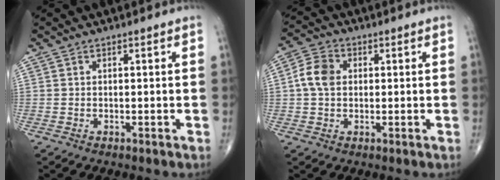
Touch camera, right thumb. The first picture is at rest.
{"total": 5.9, "force": [0.6, 4.4, 3.9], "torque": [-0.074, 0.011, 0.004]}